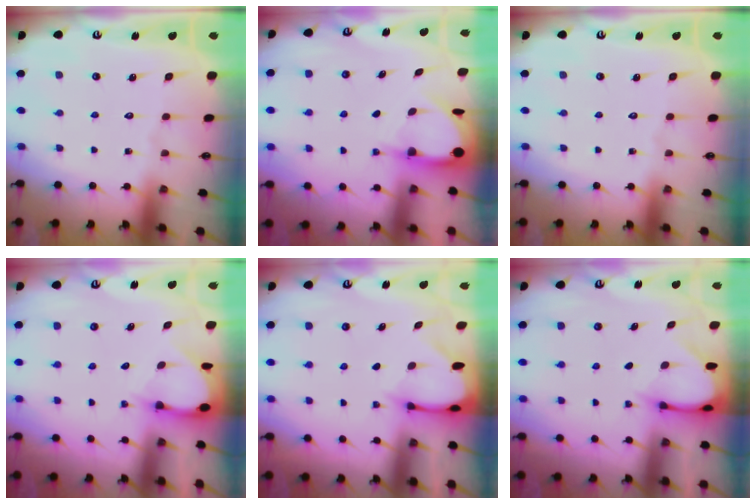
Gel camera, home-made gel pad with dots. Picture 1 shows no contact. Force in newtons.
{"total": 3.9, "press": 3.9, "slide": 0.6}
{"total": 0.0}
{"total": 2.8, "press": 2.8, "slide": 0.2}
{"total": 2.4, "press": 2.4, "slide": 0.3}
{"total": 3.0, "press": 3.0, "slide": 0.2}